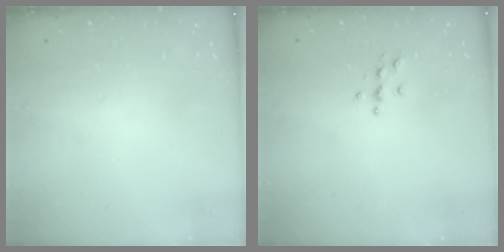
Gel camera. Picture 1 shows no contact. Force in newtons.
{"total": 3.7, "press": 3.7, "slide": 0.4}